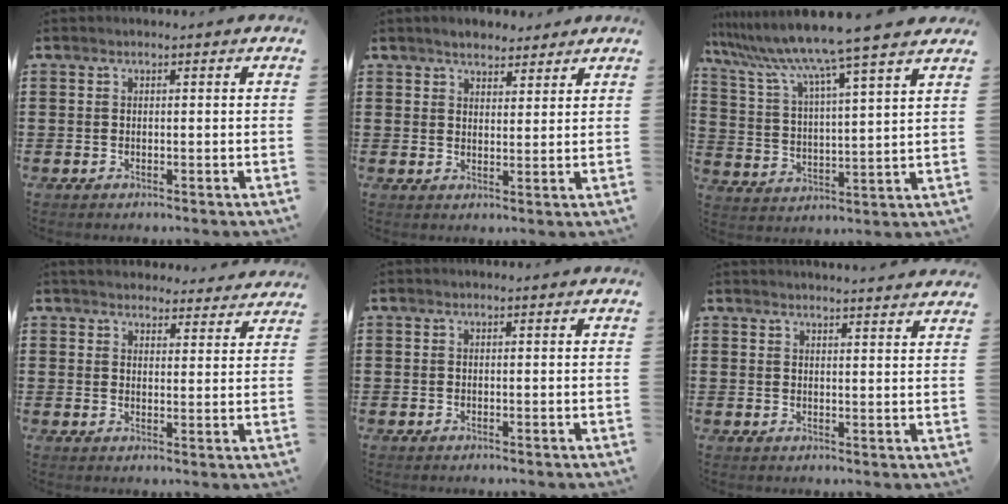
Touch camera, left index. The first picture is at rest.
{"total": 3.4, "force": [3.1, 1.3, 0.5], "torque": [-0.019, 0.001, 0.059]}
{"total": 9.1, "force": [8.1, -1.4, 3.9], "torque": [-0.110, -0.058, 0.128]}
{"total": 4.1, "force": [4.0, 0.6, 0.4], "torque": [-0.012, -0.017, 0.073]}
{"total": 0.0}
{"total": 2.6, "force": [2.5, -0.6, 0.0], "torque": [-0.007, -0.011, 0.046]}